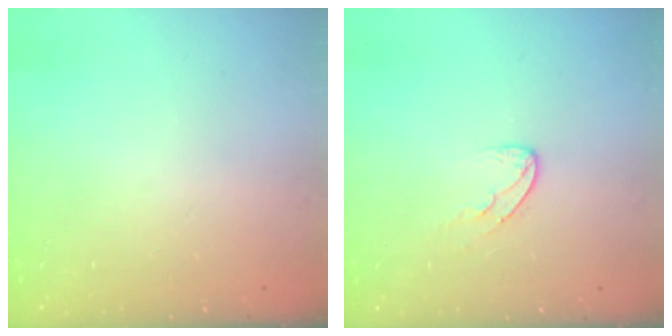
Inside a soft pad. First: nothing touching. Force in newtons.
{"total": 4.8, "press": 4.8, "slide": 0.3}